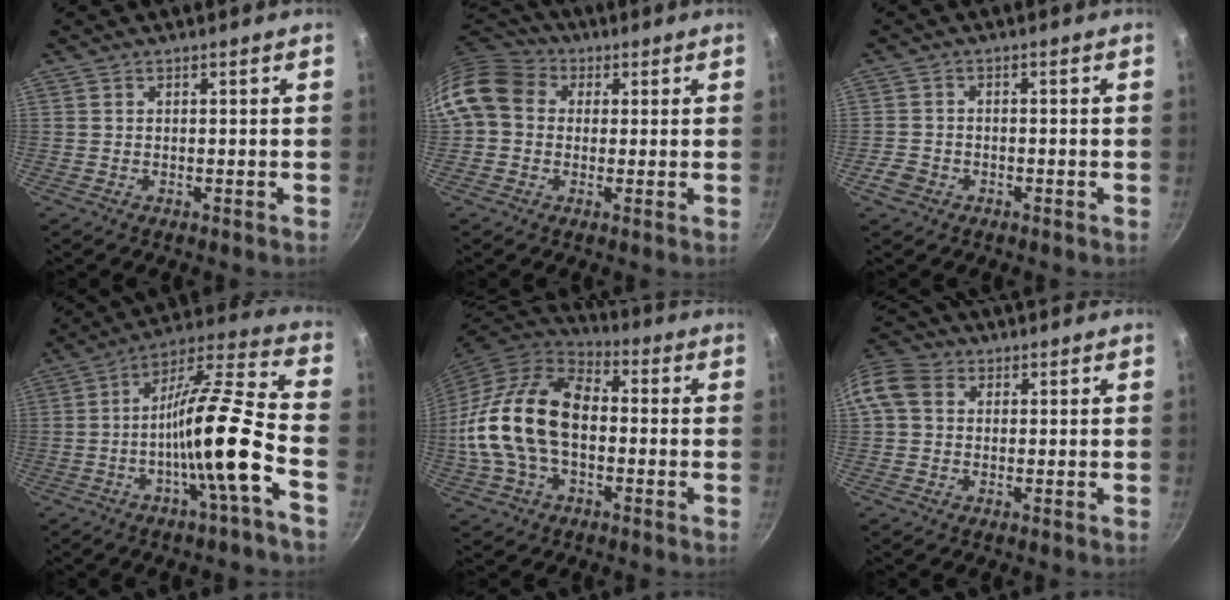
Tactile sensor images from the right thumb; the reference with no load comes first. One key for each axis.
{"total": 11.7, "fx": 2.0, "fy": 9.7, "fz": 6.2, "tx": -0.094, "ty": 0.026, "tz": 0.019}
{"total": 3.3, "fx": -1.8, "fy": 2.4, "fz": 1.3, "tx": -0.027, "ty": 0.018, "tz": -0.033}
{"total": 17.3, "fx": -5.7, "fy": 1.8, "fz": 16.2, "tx": -0.259, "ty": 0.046, "tz": -0.108}
{"total": 20.8, "fx": -1.0, "fy": 13.2, "fz": 16.0, "tx": -0.292, "ty": 0.034, "tz": -0.030}
{"total": 9.6, "fx": 1.7, "fy": 7.8, "fz": 5.2, "tx": -0.104, "ty": 0.023, "tz": 0.015}